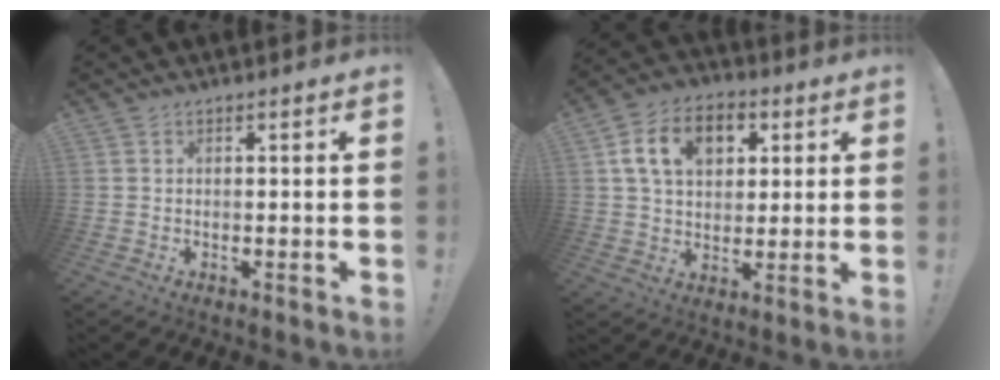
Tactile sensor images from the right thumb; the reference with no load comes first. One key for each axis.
{"total": 13.5, "fx": 4.7, "fy": 9.6, "fz": 8.3, "tx": -0.127, "ty": 0.000, "tz": 0.089}